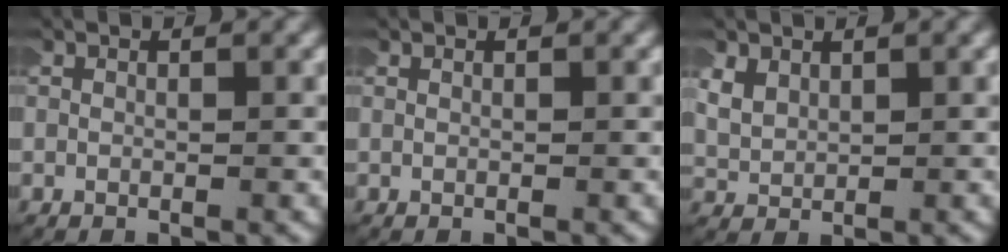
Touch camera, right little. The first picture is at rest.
{"total": 0.0}
{"total": 3.0, "force": [1.2, 2.3, 1.5], "torque": [-0.050, -0.011, 0.033]}